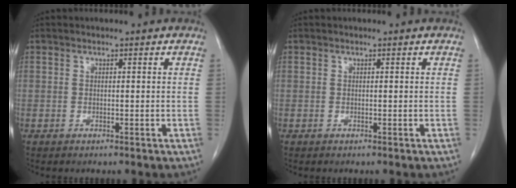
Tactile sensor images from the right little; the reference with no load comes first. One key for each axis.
{"total": 0.0}